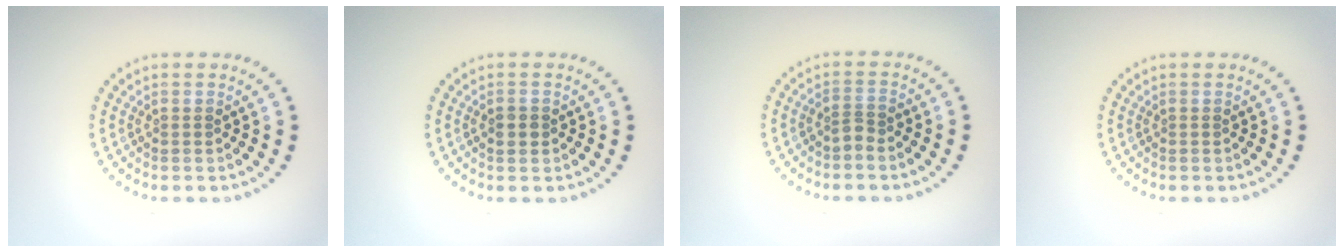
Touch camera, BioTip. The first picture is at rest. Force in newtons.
{"total": 1.6, "press": 1.6, "slide": 0.3}
{"total": 1.1, "press": 0.7, "slide": 0.8}
{"total": 0.0}